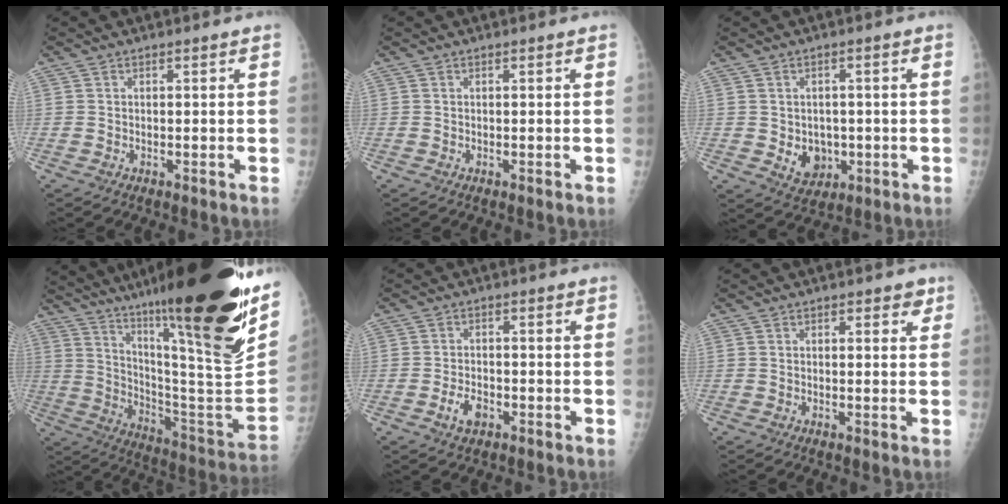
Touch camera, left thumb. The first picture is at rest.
{"total": 0.0}
{"total": 6.2, "force": [-1.0, 5.1, 3.4], "torque": [-0.022, 0.000, -0.002]}
{"total": 34.7, "force": [22.3, 4.3, 26.2], "torque": [-0.351, -0.089, 0.345]}
{"total": 3.9, "force": [-1.9, 2.4, 2.5], "torque": [-0.039, 0.013, -0.034]}
{"total": 2.3, "force": [1.1, 1.4, 1.4], "torque": [0.001, -0.001, 0.009]}